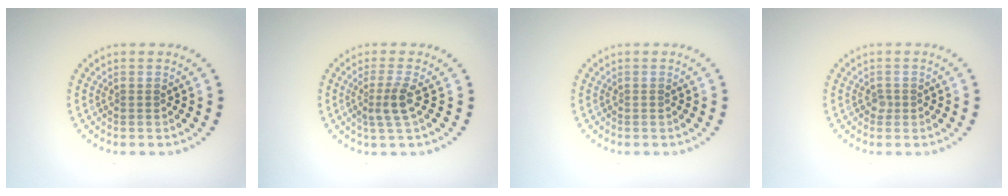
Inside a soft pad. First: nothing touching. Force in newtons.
{"total": 2.2, "press": 1.8, "slide": 1.4}
{"total": 0.0}
{"total": 0.8, "press": 0.6, "slide": 0.5}